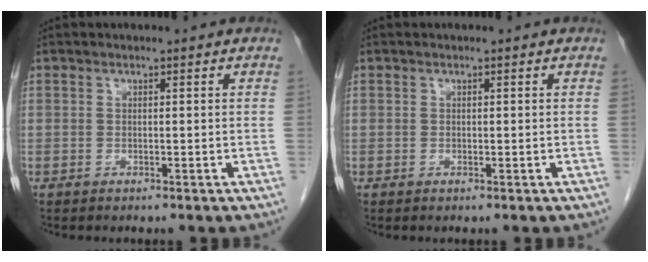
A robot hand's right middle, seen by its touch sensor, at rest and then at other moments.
{"total": 0.0}